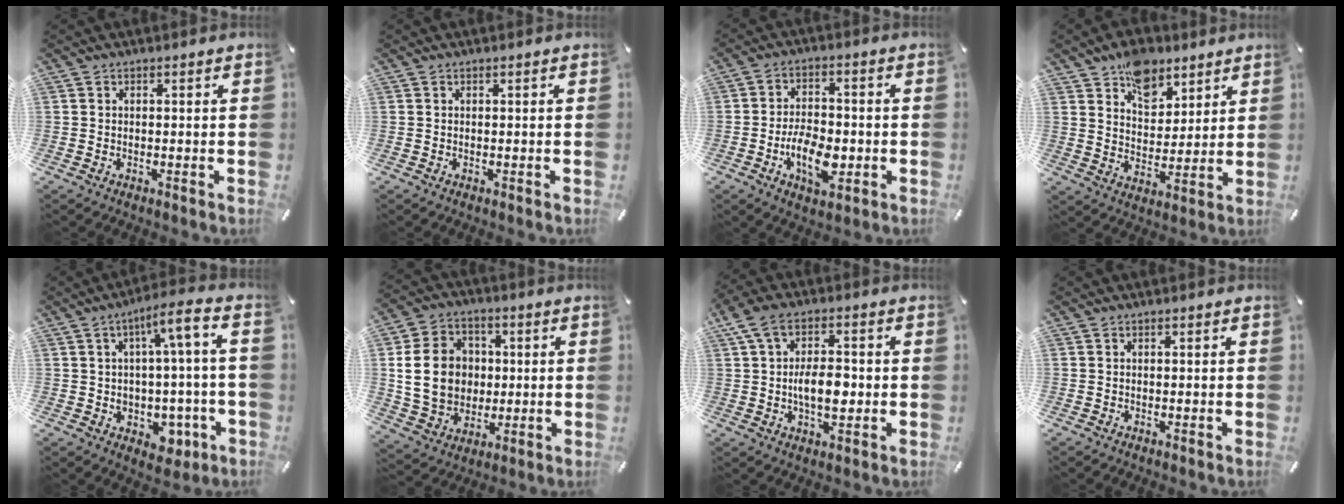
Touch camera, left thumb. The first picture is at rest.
{"total": 0.0}
{"total": 9.9, "force": [-3.0, 5.7, 7.5], "torque": [-0.135, 0.002, -0.053]}
{"total": 10.6, "force": [7.4, 6.8, 3.4], "torque": [-0.041, -0.046, 0.134]}
{"total": 10.3, "force": [0.6, 5.2, 8.9], "torque": [-0.117, -0.009, 0.008]}
{"total": 14.9, "force": [0.8, 12.5, 8.0], "torque": [-0.157, 0.011, 0.015]}
{"total": 10.1, "force": [-0.2, 6.1, 8.1], "torque": [-0.150, 0.007, -0.009]}
{"total": 0.0}